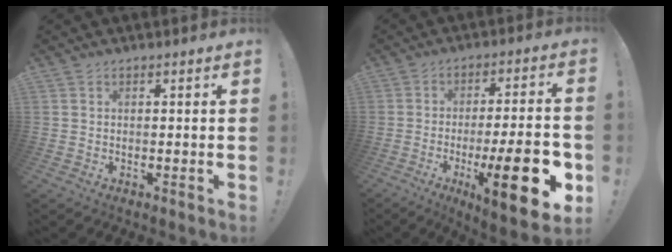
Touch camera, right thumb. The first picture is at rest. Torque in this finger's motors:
{"motor_torque": [2.51, 2.50, 1.83, -0.94, 0.15]}